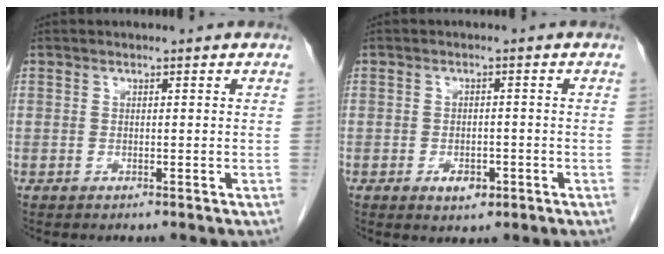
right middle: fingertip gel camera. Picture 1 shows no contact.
{"total": 3.0, "force": [-1.4, 1.8, 2.0], "torque": [-0.028, 0.003, -0.012]}